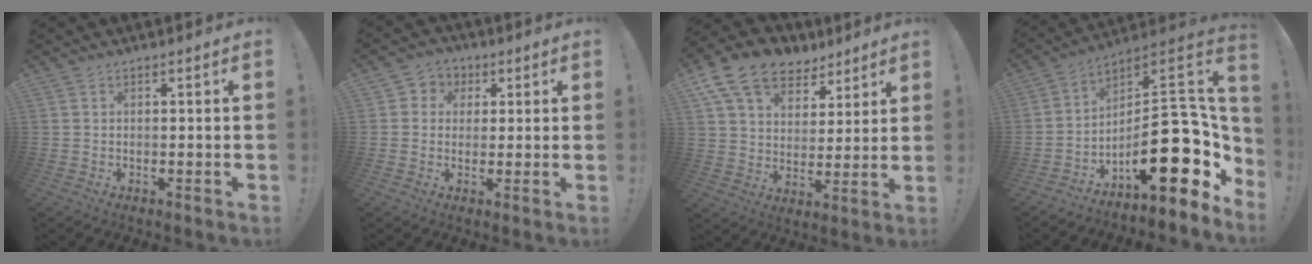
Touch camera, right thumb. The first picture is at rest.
{"total": 4.9, "force": [0.1, 4.7, 1.3], "torque": [-0.008, 0.002, 0.002]}
{"total": 15.9, "force": [10.0, 10.2, 6.9], "torque": [-0.113, -0.060, 0.189]}
{"total": 25.3, "force": [-6.4, 11.1, 21.8], "torque": [-0.306, 0.026, -0.092]}